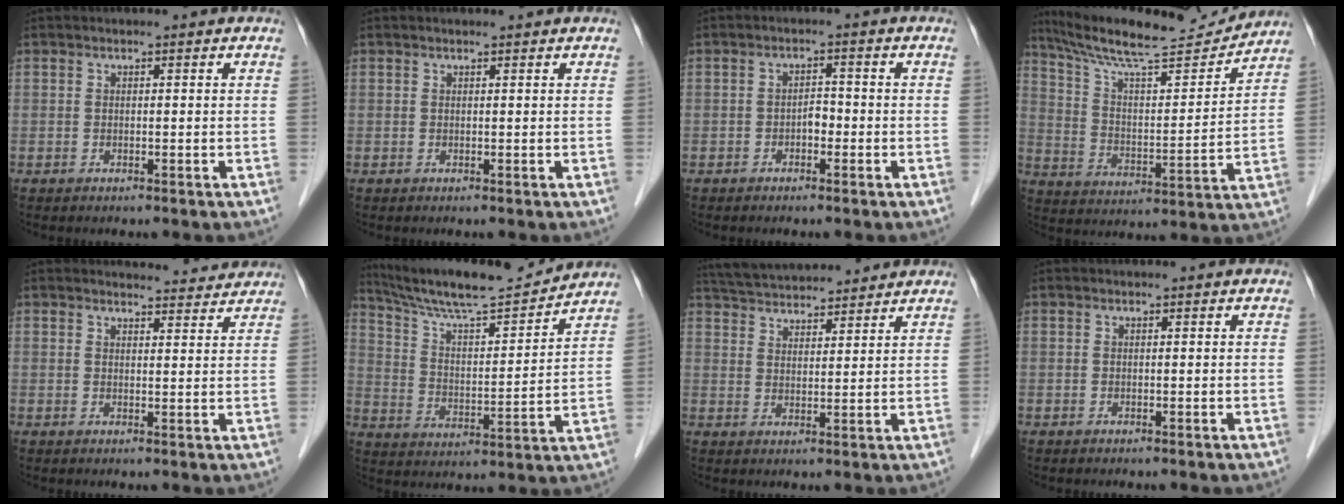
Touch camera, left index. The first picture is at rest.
{"total": 1.2, "force": [1.1, 0.0, 0.4], "torque": [-0.008, 0.007, 0.015]}
{"total": 1.8, "force": [-0.9, 1.0, 1.3], "torque": [-0.016, 0.004, -0.017]}
{"total": 17.7, "force": [16.6, 0.9, 6.2], "torque": [-0.114, -0.004, 0.265]}
{"total": 5.8, "force": [5.7, 1.0, 0.3], "torque": [-0.001, 0.001, 0.056]}
{"total": 15.4, "force": [14.6, 0.2, 5.2], "torque": [-0.102, 0.002, 0.243]}
{"total": 12.3, "force": [11.6, 1.9, 3.5], "torque": [-0.065, 0.033, 0.185]}
{"total": 0.0}